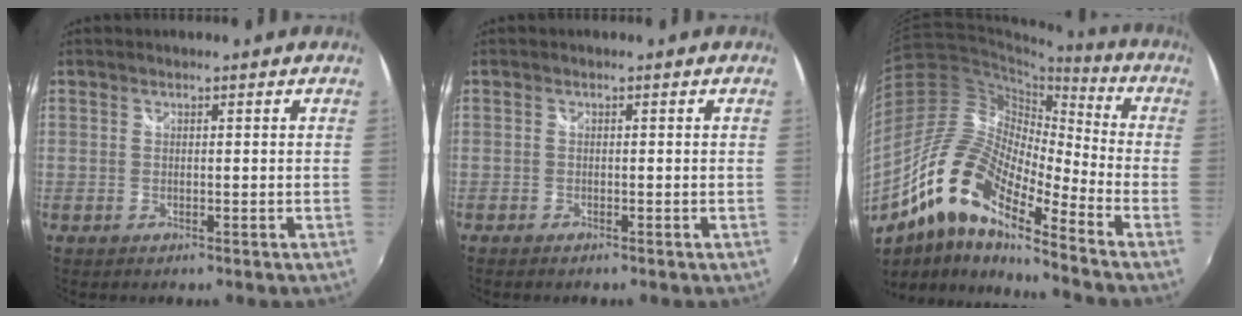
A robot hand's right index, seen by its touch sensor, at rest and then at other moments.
{"total": 1.1, "force": [-1.0, 0.5, 0.2], "torque": [-0.008, -0.003, -0.020]}
{"total": 16.8, "force": [-10.2, 4.8, 12.5], "torque": [-0.221, 0.000, -0.213]}